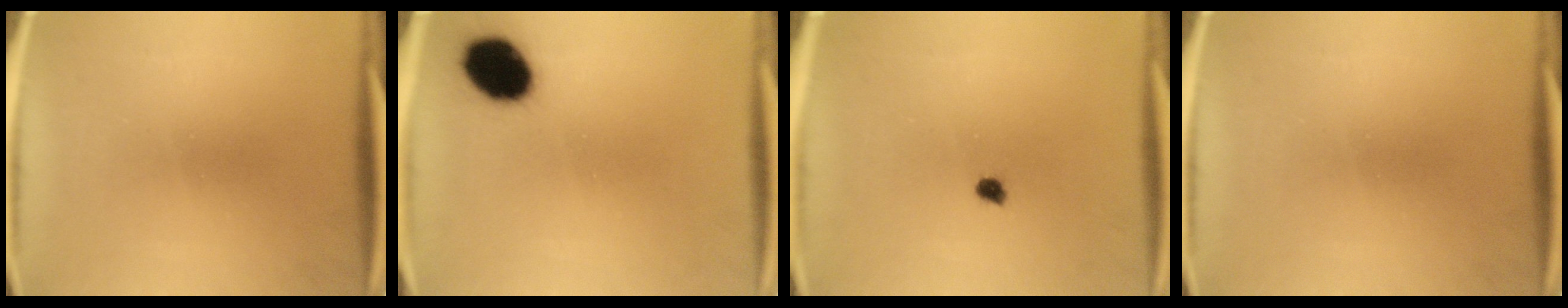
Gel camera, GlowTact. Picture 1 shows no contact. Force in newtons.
{"total": 11.5}
{"total": 1.4}
{"total": 0.0}